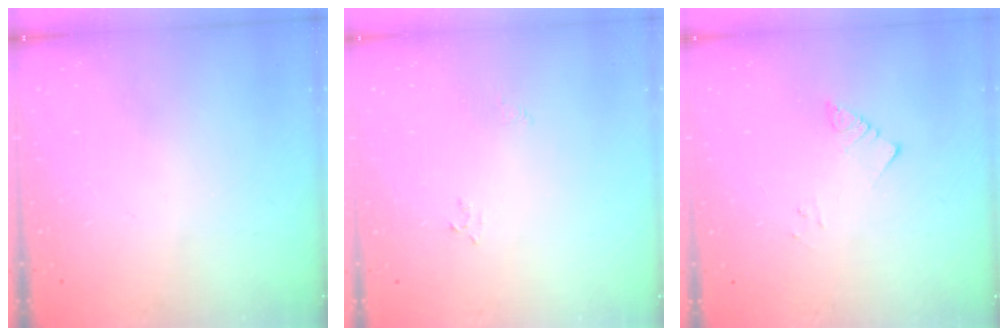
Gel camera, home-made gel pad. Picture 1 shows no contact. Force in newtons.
{"total": 2.3, "press": 2.3, "slide": 0.2}
{"total": 2.9, "press": 2.9, "slide": 0.2}